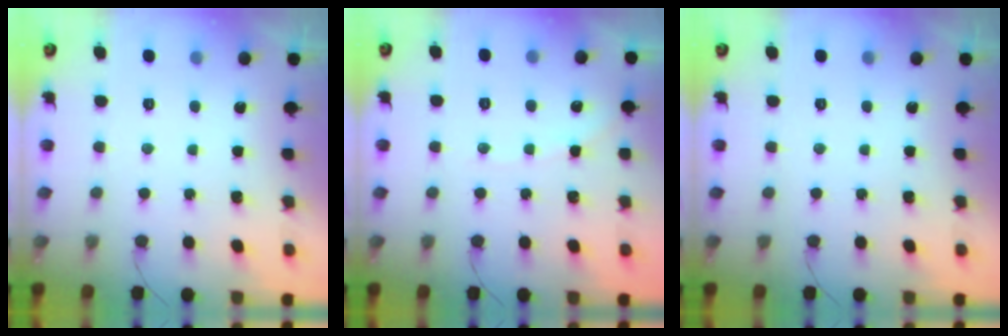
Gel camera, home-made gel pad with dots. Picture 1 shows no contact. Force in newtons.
{"total": 4.4, "press": 4.4, "slide": 0.6}
{"total": 0.0}